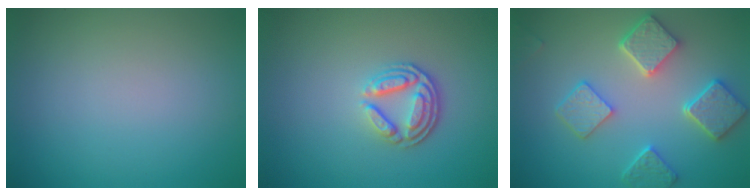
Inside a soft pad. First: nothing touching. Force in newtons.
{"total": 3.7, "press": 2.8, "slide": 2.5}
{"total": 5.2, "press": 4.7, "slide": 2.3}